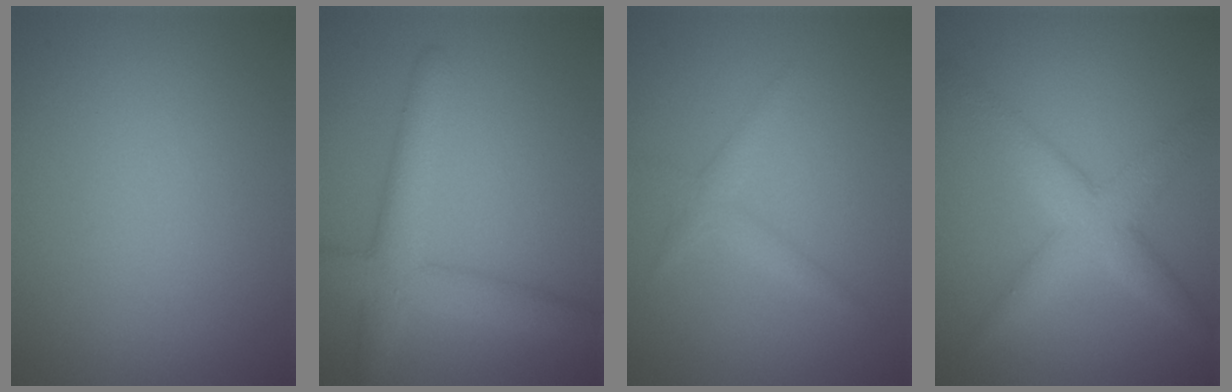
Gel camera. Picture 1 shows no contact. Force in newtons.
{"total": 4.9, "press": 4.9, "slide": 0.3}
{"total": 1.6, "press": 1.6, "slide": 0.1}
{"total": 4.5, "press": 4.5, "slide": 0.1}